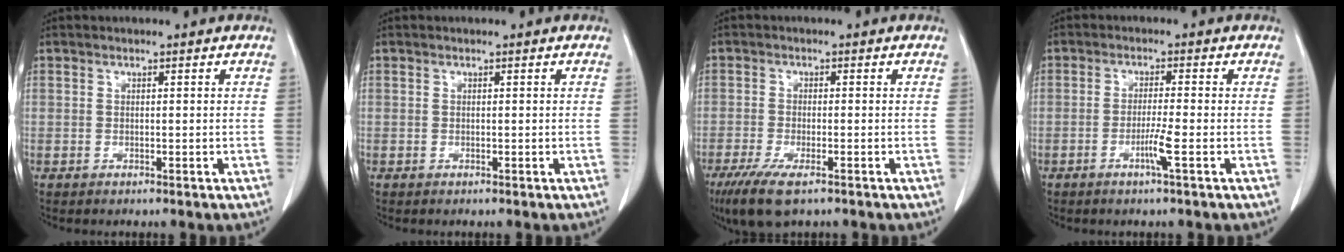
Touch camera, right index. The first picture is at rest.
{"total": 0.0}
{"total": 7.1, "force": [-4.2, 1.5, 5.4], "torque": [-0.100, -0.021, -0.070]}
{"total": 3.2, "force": [-1.4, -0.6, 2.9], "torque": [-0.057, -0.007, -0.029]}